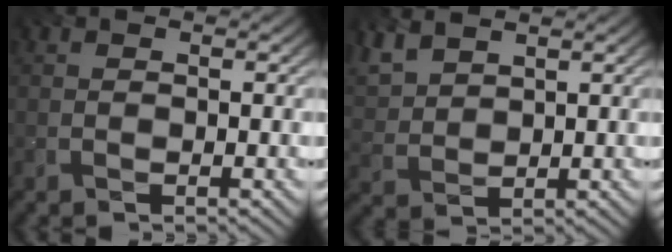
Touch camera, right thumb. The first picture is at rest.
{"total": 5.1, "force": [3.7, 2.4, 2.6], "torque": [-0.084, 0.006, 0.075]}